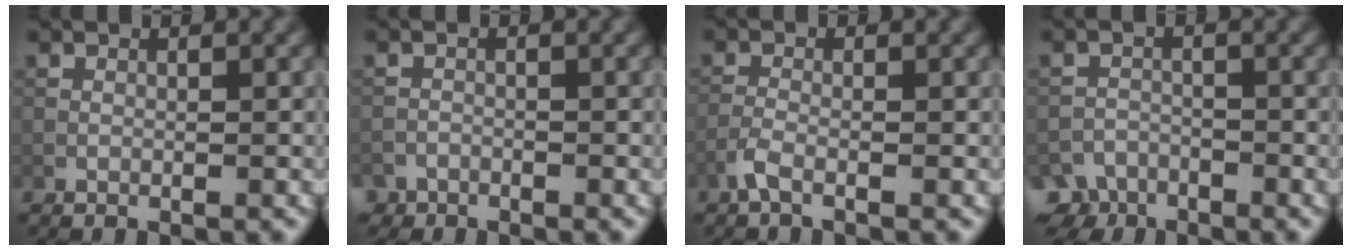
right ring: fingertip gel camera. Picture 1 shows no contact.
{"total": 1.9, "force": [-1.6, 0.8, -0.4], "torque": [0.012, -0.001, -0.028]}
{"total": 1.6, "force": [-1.1, 0.6, 1.0], "torque": [-0.023, -0.002, -0.029]}
{"total": 4.5, "force": [-4.0, 2.1, 0.4], "torque": [0.003, -0.016, -0.065]}